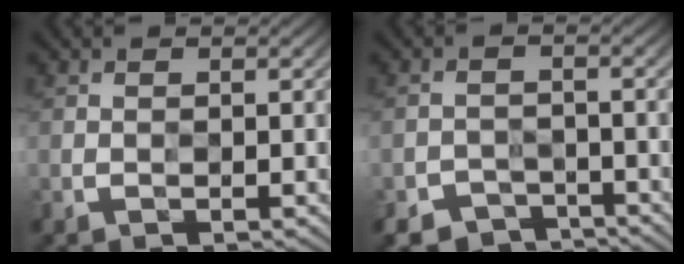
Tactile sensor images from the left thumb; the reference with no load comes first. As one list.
[{"total": 2.7, "force": [-2.2, 0.9, -1.2], "torque": [0.024, 0.002, -0.046]}]